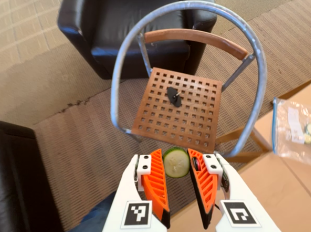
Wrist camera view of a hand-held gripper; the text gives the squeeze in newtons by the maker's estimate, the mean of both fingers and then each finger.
{"total": 9.5, "left": 9.6, "right": 9.3}